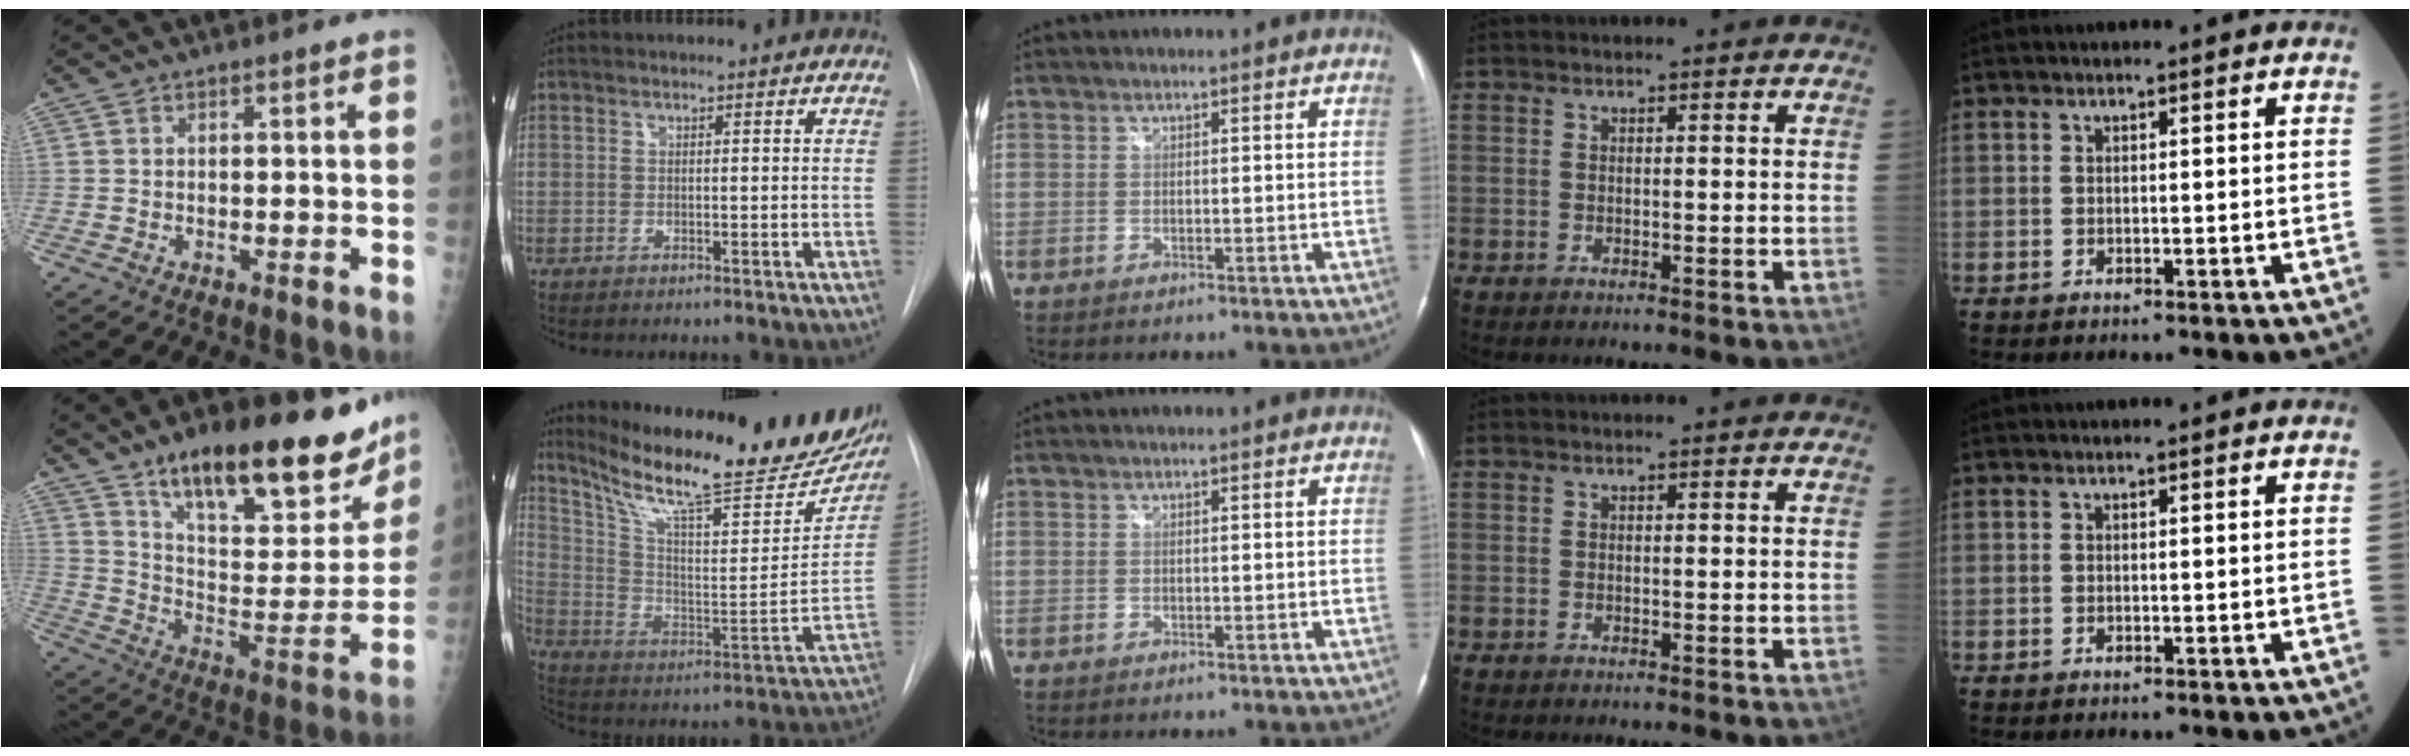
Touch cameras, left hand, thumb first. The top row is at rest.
{"thumb": {"total": 27.5, "force": [19.2, 9.7, 17.1], "torque": [-0.207, -0.075, 0.292]}, "index": {"total": 28.5, "force": [23.3, 5.9, 15.4], "torque": [-0.246, -0.041, 0.331]}}